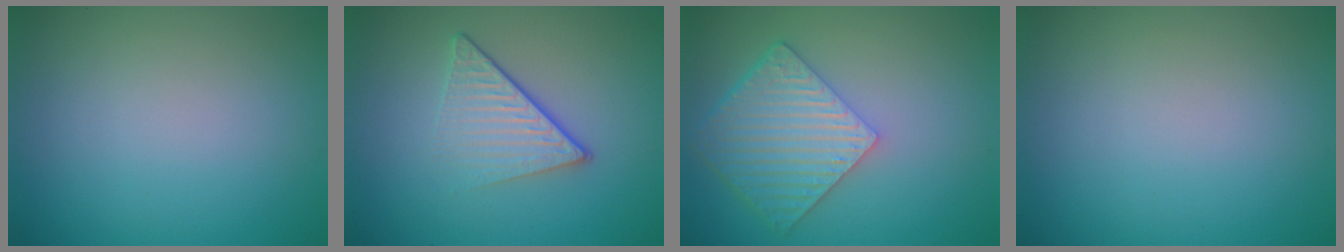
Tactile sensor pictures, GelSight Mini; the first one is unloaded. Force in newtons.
{"total": 4.3, "press": 2.7, "slide": 3.4}
{"total": 6.0, "press": 4.4, "slide": 4.1}
{"total": 0.0}